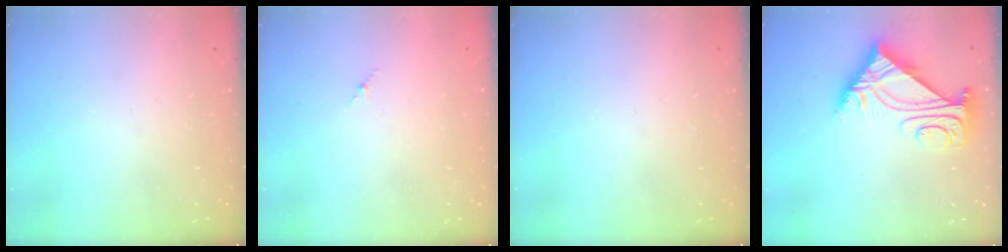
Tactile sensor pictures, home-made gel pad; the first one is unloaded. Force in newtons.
{"total": 1.8, "press": 1.7, "slide": 0.6}
{"total": 0.0}
{"total": 8.0, "press": 7.9, "slide": 1.2}